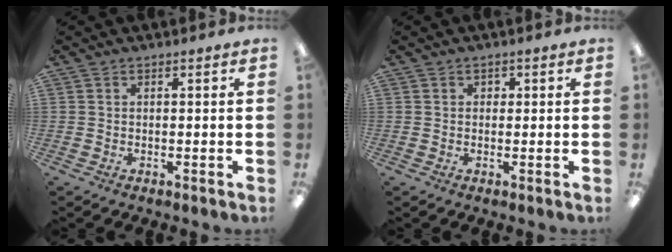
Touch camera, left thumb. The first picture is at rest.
{"total": 0.9, "force": [0.2, 0.9, 0.1], "torque": [-0.004, 0.005, 0.001]}